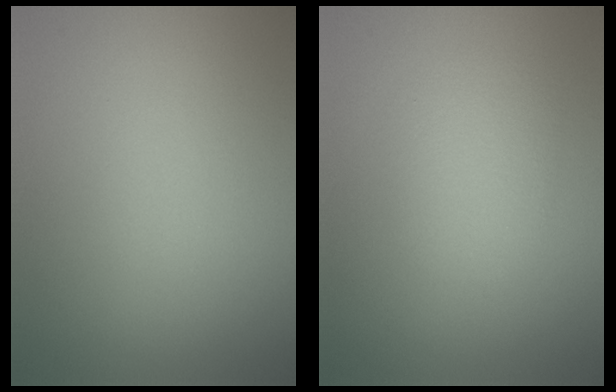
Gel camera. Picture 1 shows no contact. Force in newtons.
{"total": 2.1, "press": 2.1, "slide": 0.0}